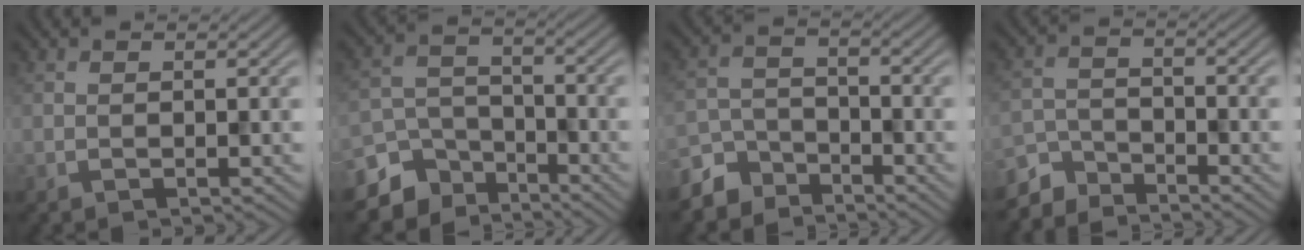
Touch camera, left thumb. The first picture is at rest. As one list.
[{"total": 8.4, "force": [-6.3, 5.1, 2.3], "torque": [-0.055, -0.012, -0.120]}, {"total": 5.8, "force": [-4.8, 2.9, 1.3], "torque": [-0.031, -0.005, -0.107]}, {"total": 4.6, "force": [-4.3, 1.5, 0.6], "torque": [-0.015, -0.005, -0.099]}]